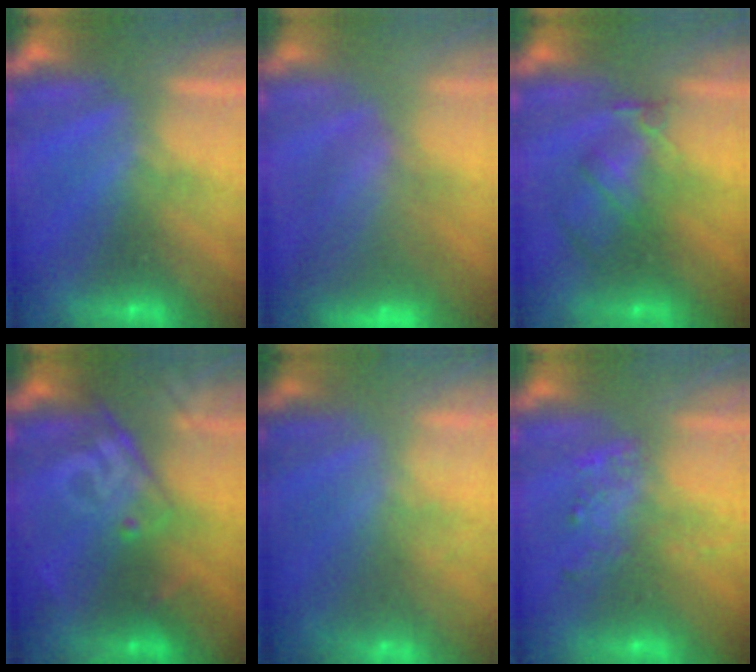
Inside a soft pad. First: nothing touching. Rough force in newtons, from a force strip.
{"total": 7.8}
{"total": 2.4}
{"total": 2.5}
{"total": 7.3}
{"total": 1.7}